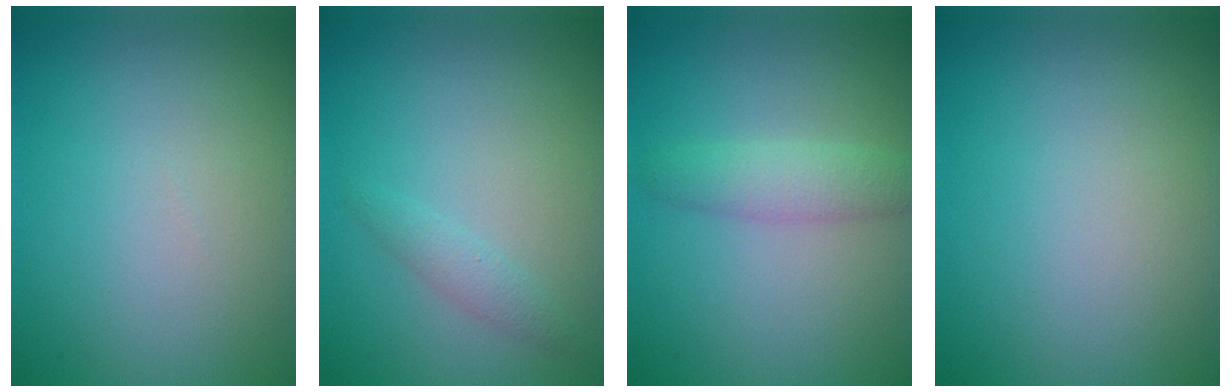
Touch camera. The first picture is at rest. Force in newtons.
{"total": 1.2, "press": 1.2, "slide": 0.1}
{"total": 2.4, "press": 2.4, "slide": 0.1}
{"total": 0.0}